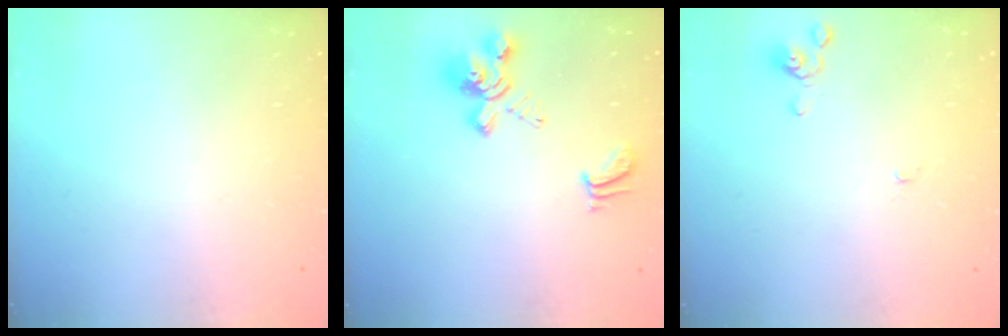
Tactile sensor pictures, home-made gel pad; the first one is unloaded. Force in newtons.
{"total": 4.2, "press": 3.8, "slide": 1.8}
{"total": 0.0}